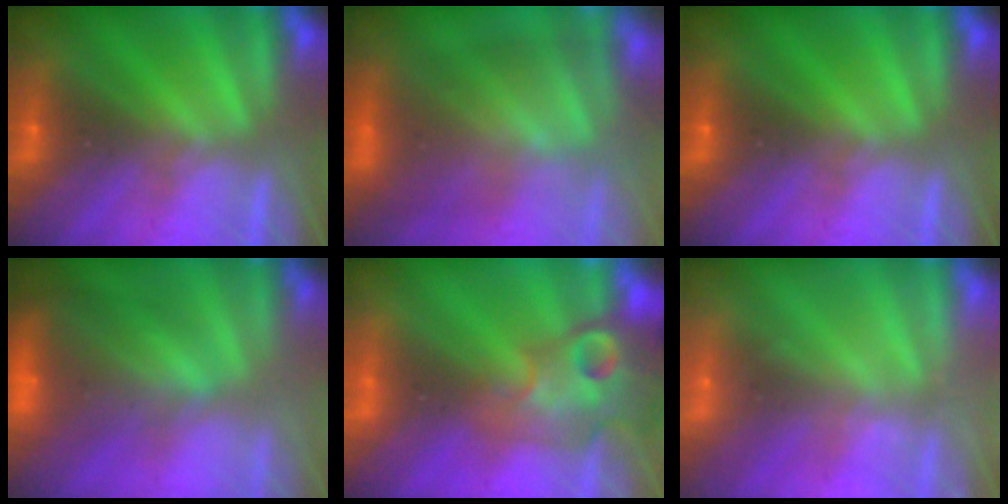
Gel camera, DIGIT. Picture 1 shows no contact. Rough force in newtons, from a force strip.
{"total": 9.1}
{"total": 0.0}
{"total": 7.5}
{"total": 8.6}
{"total": 2.1}